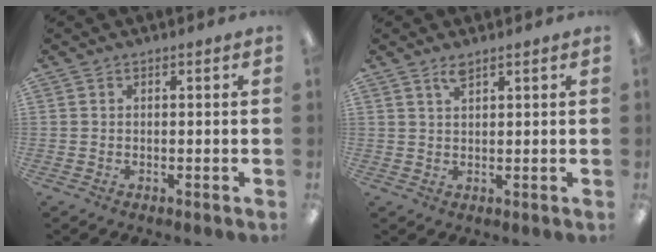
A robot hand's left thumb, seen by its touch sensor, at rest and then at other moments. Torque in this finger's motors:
{"motor_torque": [0.01, 0.00, -0.55, 0.09, -0.04]}